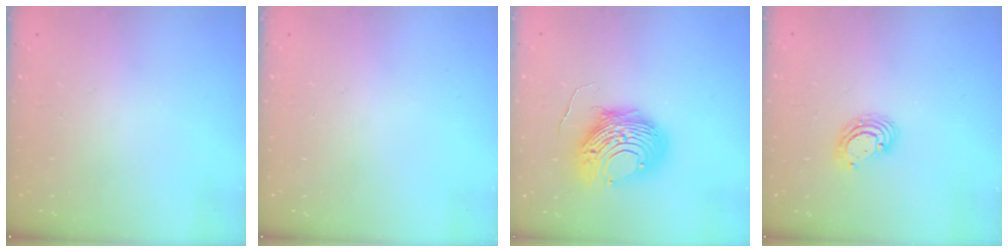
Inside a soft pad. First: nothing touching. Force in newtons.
{"total": 0.0}
{"total": 13.5, "press": 13.4, "slide": 1.4}
{"total": 5.2, "press": 5.2, "slide": 0.3}